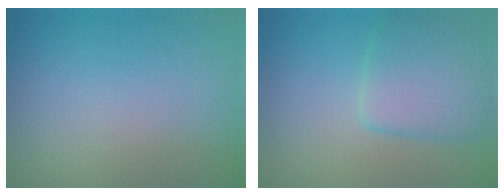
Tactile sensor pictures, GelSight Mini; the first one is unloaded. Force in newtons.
{"total": 5.0, "press": 5.0, "slide": 0.3}